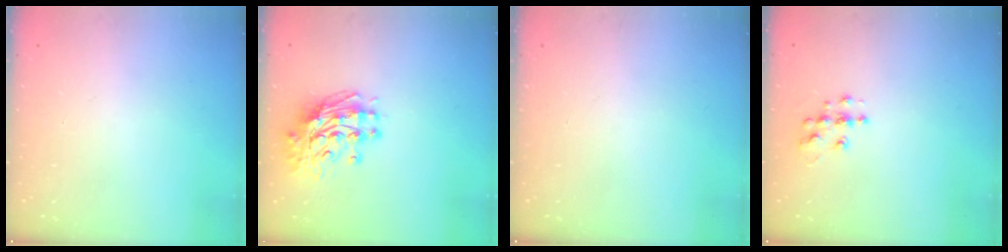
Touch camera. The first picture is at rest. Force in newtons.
{"total": 11.5, "press": 11.4, "slide": 1.2}
{"total": 0.0}
{"total": 7.0, "press": 7.0, "slide": 0.3}